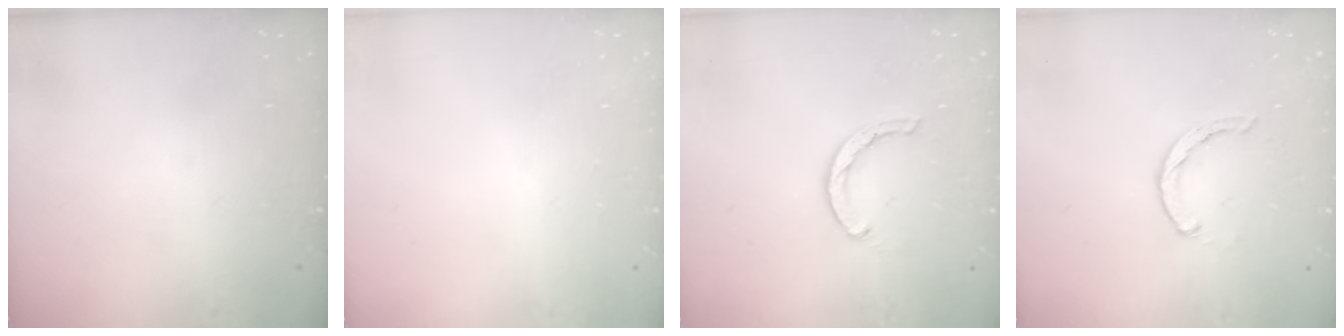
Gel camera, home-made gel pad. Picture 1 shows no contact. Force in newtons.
{"total": 2.7, "press": 2.7, "slide": 0.2}
{"total": 3.6, "press": 3.5, "slide": 0.5}
{"total": 2.0, "press": 2.0, "slide": 0.4}